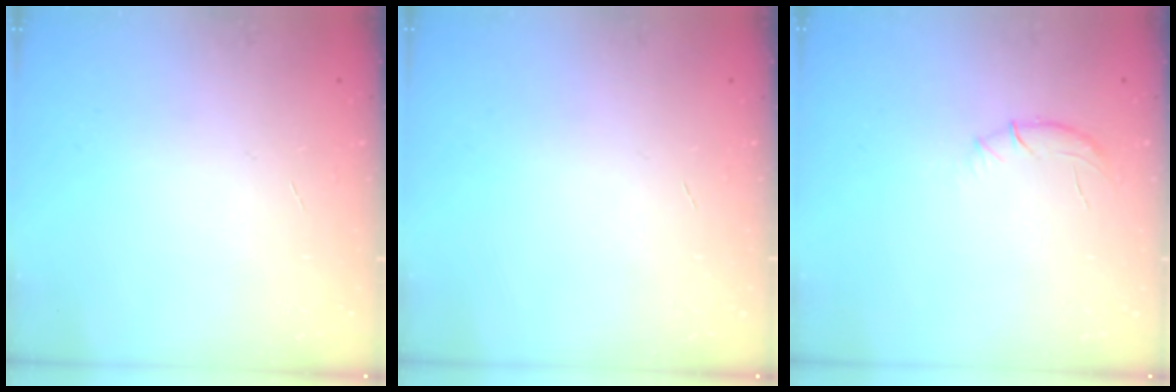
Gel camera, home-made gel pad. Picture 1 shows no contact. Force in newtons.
{"total": 0.0}
{"total": 6.4, "press": 6.2, "slide": 1.7}